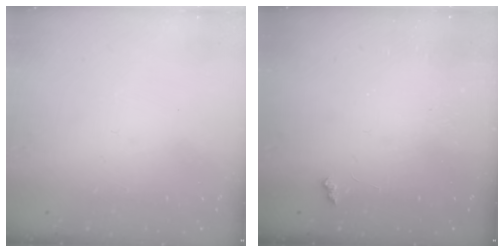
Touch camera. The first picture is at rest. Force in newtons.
{"total": 2.1, "press": 2.1, "slide": 0.5}